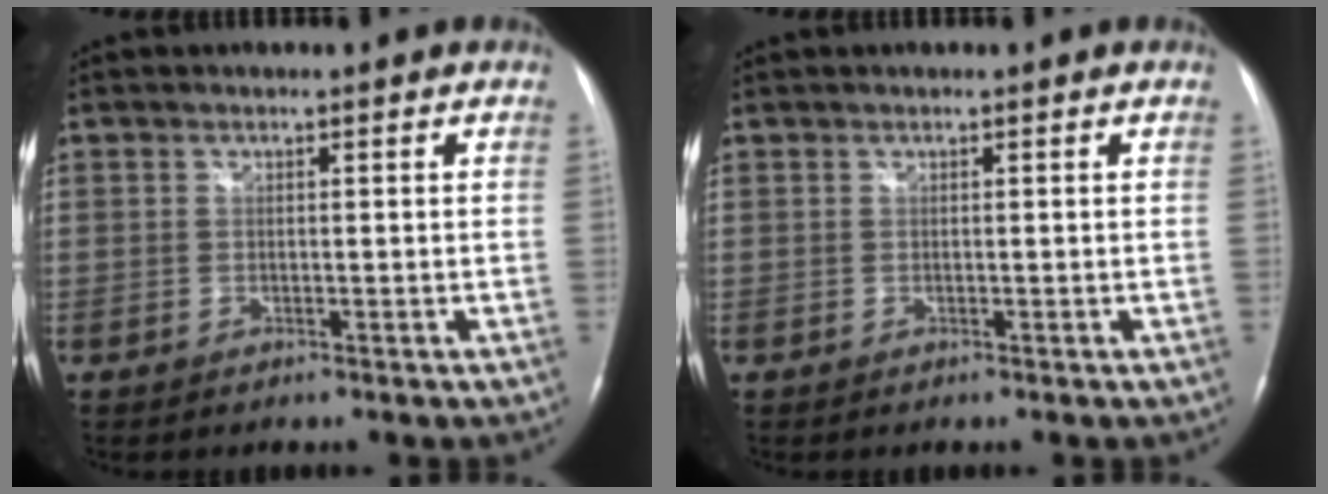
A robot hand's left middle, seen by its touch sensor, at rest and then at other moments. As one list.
[{"total": 0.0}]